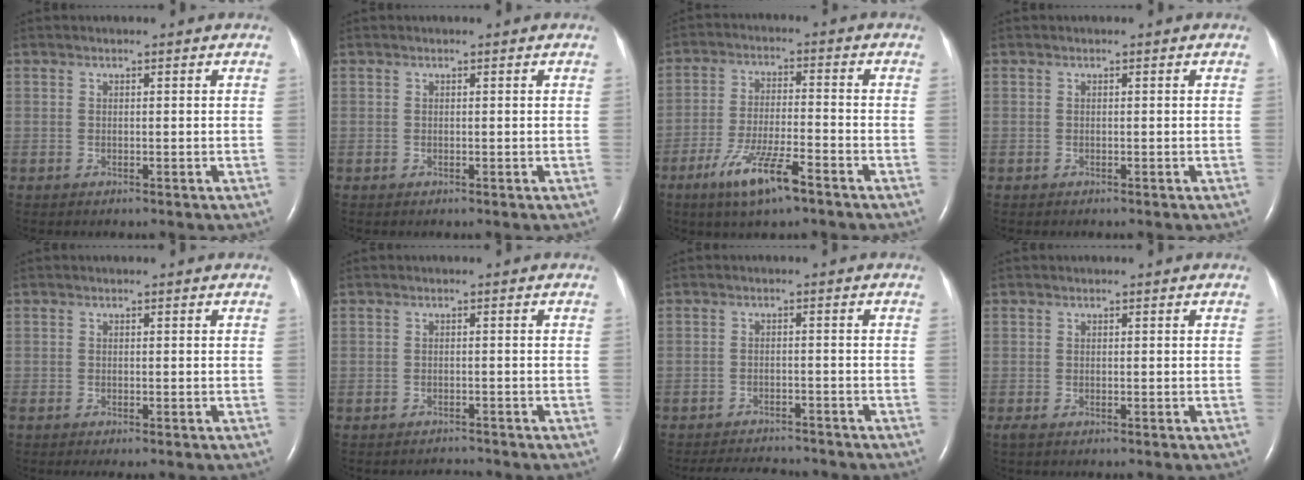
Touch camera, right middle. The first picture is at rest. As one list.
[{"total": 0.0}, {"total": 9.1, "force": [-5.6, 1.2, 7.0], "torque": [-0.140, -0.015, -0.100]}, {"total": 0.0}, {"total": 0.7, "force": [-0.6, 0.0, 0.4], "torque": [-0.011, -0.003, -0.011]}, {"total": 1.5, "force": [-1.5, -0.1, -0.3], "torque": [0.001, -0.010, -0.019]}, {"total": 8.6, "force": [-8.1, 1.8, 2.1], "torque": [-0.035, -0.002, -0.110]}, {"total": 0.6, "force": [-0.4, 0.1, 0.5], "torque": [-0.014, -0.004, -0.007]}]